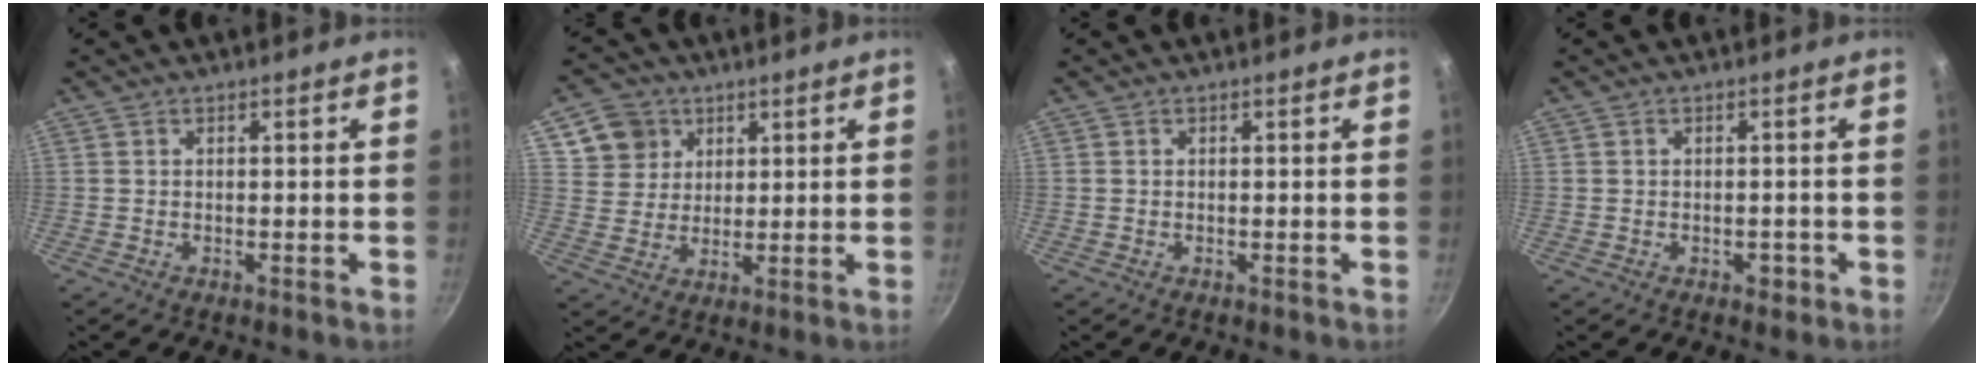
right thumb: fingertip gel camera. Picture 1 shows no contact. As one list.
[{"total": 8.0, "force": [3.8, 6.8, 1.8], "torque": [-0.002, 0.000, 0.070]}, {"total": 0.0}, {"total": 2.0, "force": [-0.8, 1.4, 1.1], "torque": [-0.006, 0.012, -0.006]}]